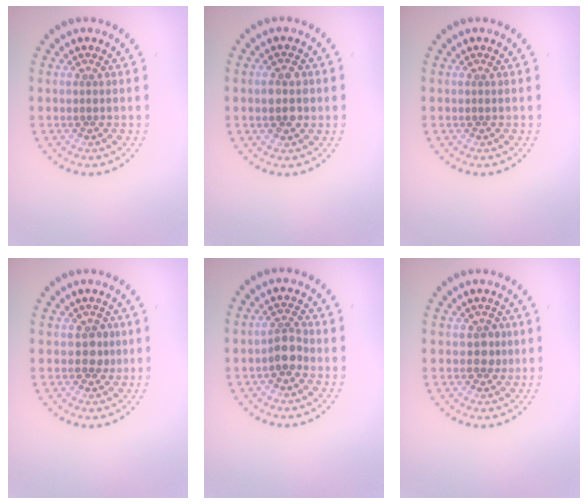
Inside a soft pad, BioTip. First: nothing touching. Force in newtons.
{"total": 2.9, "press": 2.9, "slide": 0.1}
{"total": 0.0}
{"total": 1.3, "press": 1.1, "slide": 0.6}
{"total": 2.2, "press": 1.9, "slide": 1.1}
{"total": 1.2, "press": 1.1, "slide": 0.5}